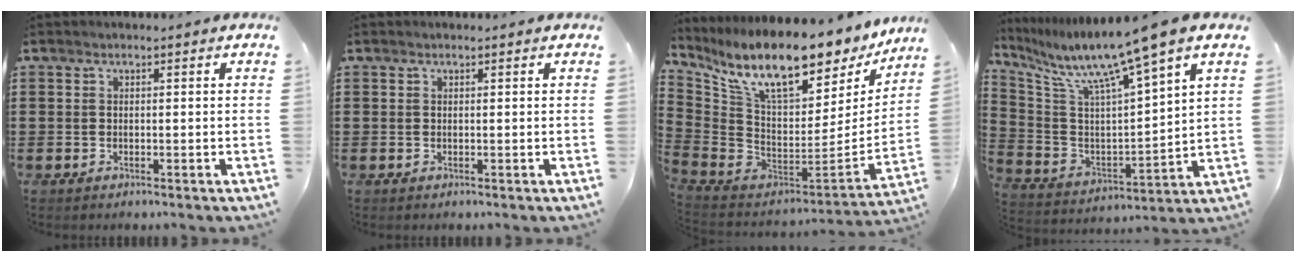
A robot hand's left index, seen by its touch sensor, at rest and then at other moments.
{"total": 0.0}
{"total": 14.7, "force": [10.9, 3.7, 9.1], "torque": [-0.191, -0.081, 0.187]}
{"total": 10.5, "force": [8.2, -0.7, 6.5], "torque": [-0.159, -0.062, 0.127]}